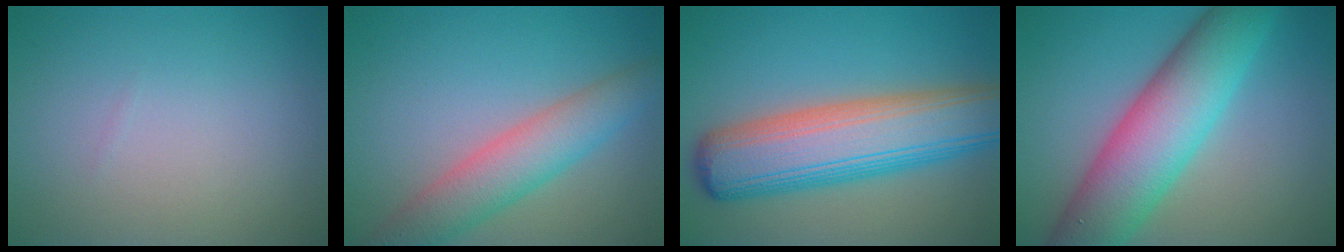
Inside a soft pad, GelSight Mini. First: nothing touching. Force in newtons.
{"total": 5.2, "press": 5.2, "slide": 0.4}
{"total": 10.6, "press": 10.6, "slide": 0.3}
{"total": 10.1, "press": 10.1, "slide": 0.3}